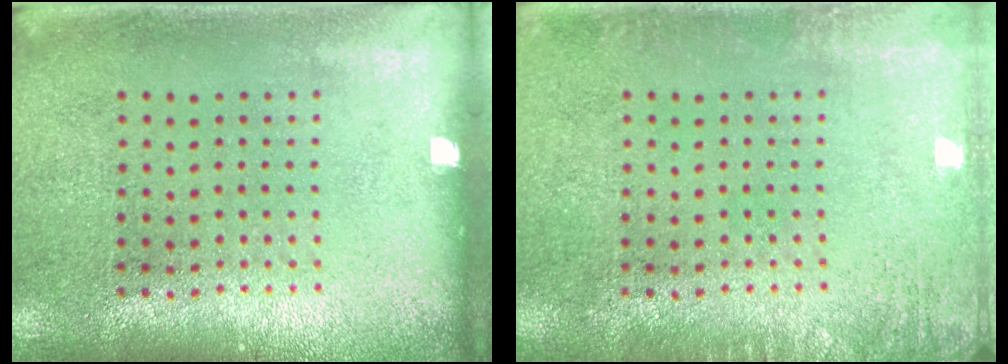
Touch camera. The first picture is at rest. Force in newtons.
{"total": 1.6, "press": 1.6, "slide": 0.2}